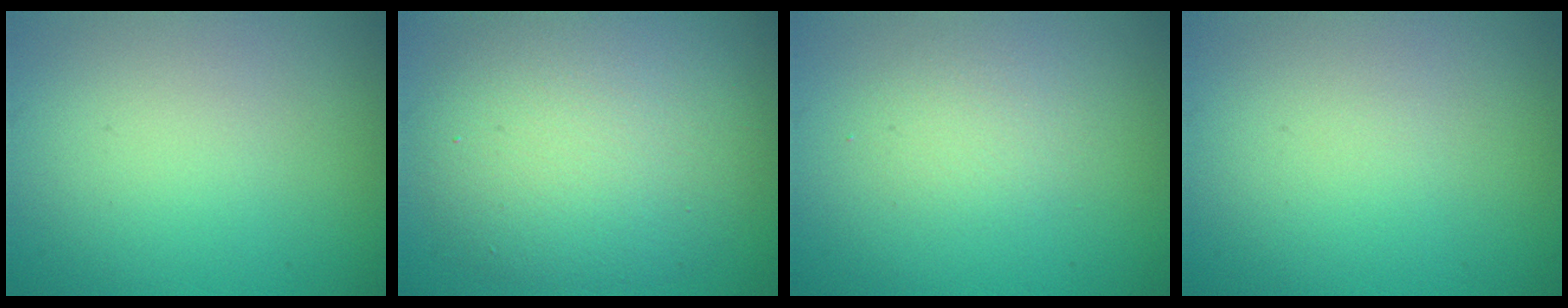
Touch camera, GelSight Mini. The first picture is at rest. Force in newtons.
{"total": 8.8, "press": 8.8, "slide": 0.7}
{"total": 1.7, "press": 1.7, "slide": 0.0}
{"total": 0.0}